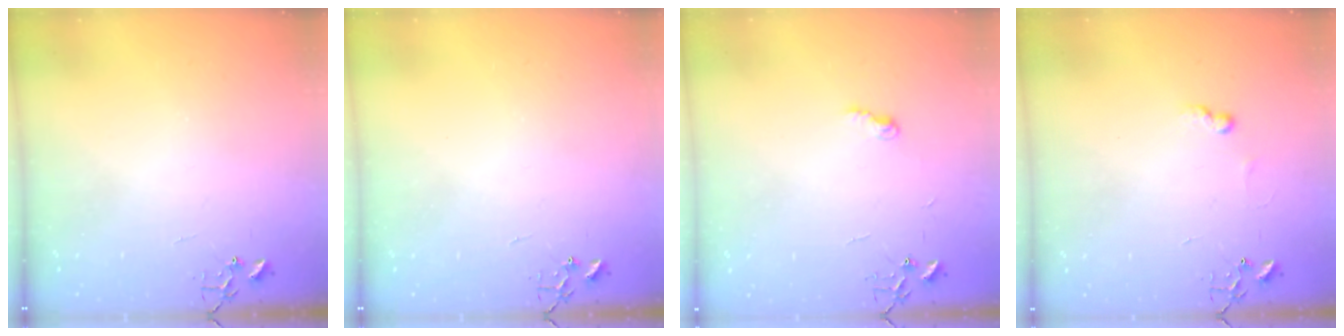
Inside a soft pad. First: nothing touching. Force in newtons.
{"total": 0.0}
{"total": 5.0, "press": 4.9, "slide": 0.7}
{"total": 5.9, "press": 5.9, "slide": 0.8}